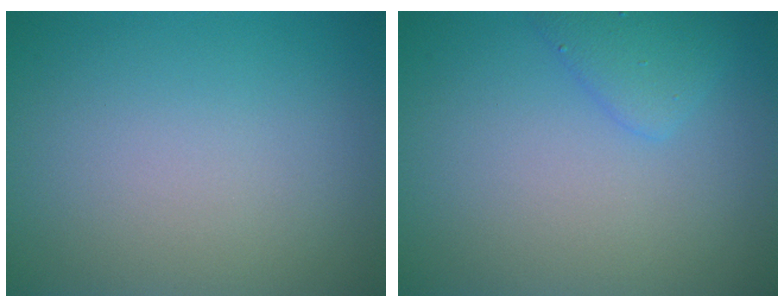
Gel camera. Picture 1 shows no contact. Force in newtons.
{"total": 2.0, "press": 2.0, "slide": 0.0}